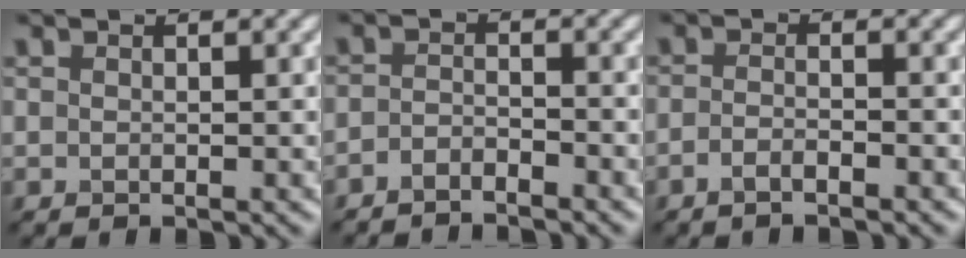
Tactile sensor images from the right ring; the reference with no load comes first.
{"total": 2.1, "force": [-1.9, 0.3, 0.7], "torque": [-0.013, -0.004, -0.040]}
{"total": 1.6, "force": [-1.2, 0.3, 1.1], "torque": [-0.019, -0.002, -0.027]}